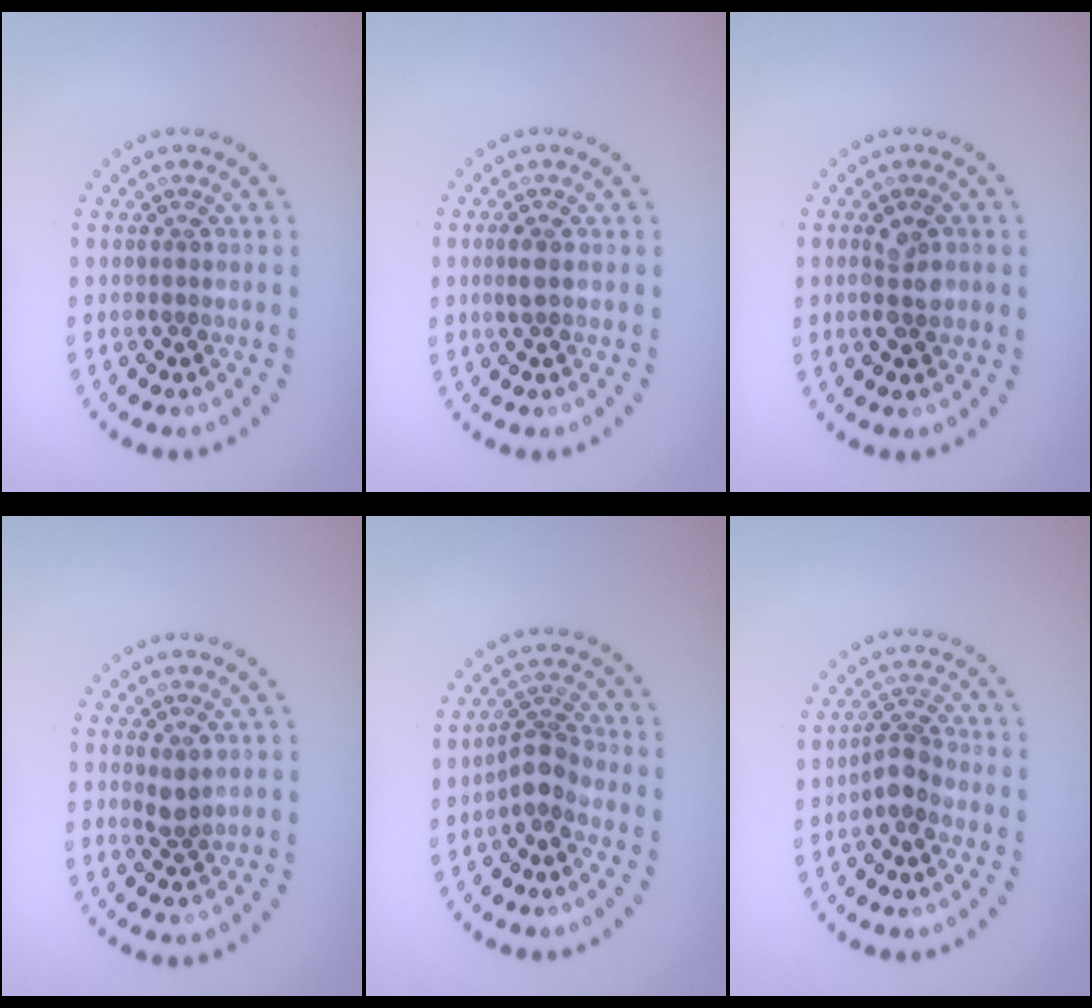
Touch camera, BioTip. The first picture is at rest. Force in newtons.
{"total": 1.3, "press": 1.2, "slide": 0.3}
{"total": 2.6, "press": 2.6, "slide": 0.0}
{"total": 1.3, "press": 1.2, "slide": 0.5}
{"total": 2.7, "press": 2.1, "slide": 1.8}
{"total": 2.3, "press": 1.9, "slide": 1.4}